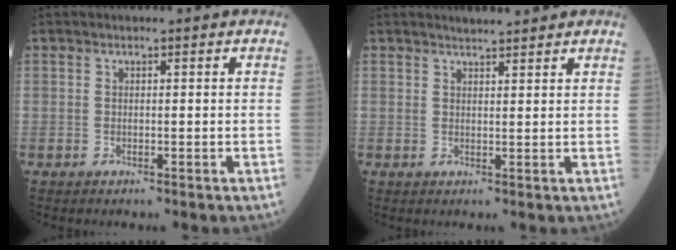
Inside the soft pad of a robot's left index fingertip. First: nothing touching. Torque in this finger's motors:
{"motor_torque": [-0.01, 0.00, -0.01, -0.04]}